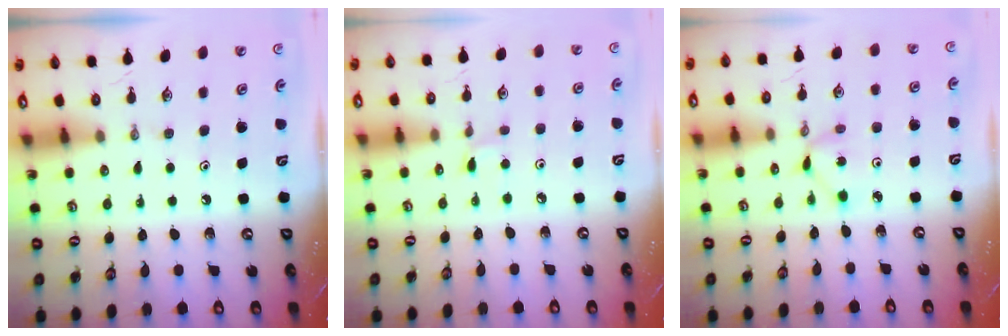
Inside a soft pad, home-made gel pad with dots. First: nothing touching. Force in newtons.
{"total": 1.8, "press": 1.7, "slide": 0.2}
{"total": 1.6, "press": 1.6, "slide": 0.2}